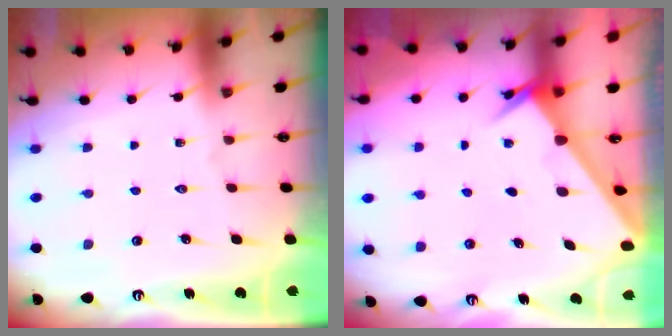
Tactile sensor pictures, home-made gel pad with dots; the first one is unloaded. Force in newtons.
{"total": 2.3, "press": 2.3, "slide": 0.3}